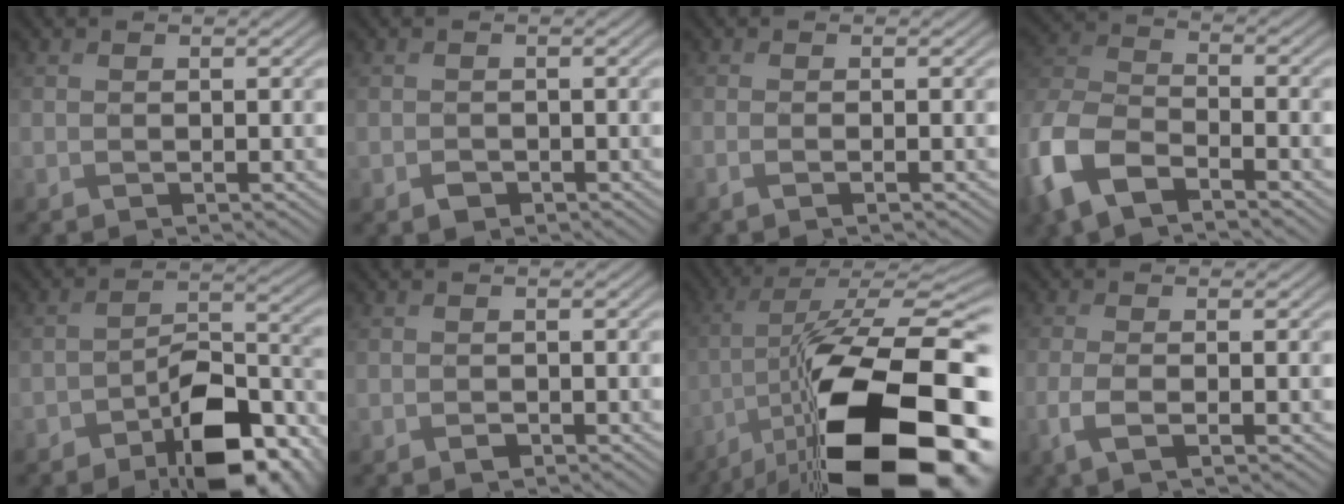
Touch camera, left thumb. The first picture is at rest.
{"total": 1.1, "force": [-0.6, 0.7, 0.5], "torque": [-0.008, -0.001, -0.015]}
{"total": 1.2, "force": [-0.4, -0.3, 1.1], "torque": [-0.024, 0.004, -0.011]}
{"total": 9.8, "force": [-5.7, 4.5, 6.6], "torque": [-0.160, -0.009, -0.130]}
{"total": 12.1, "force": [-7.1, 5.2, 8.2], "torque": [-0.124, -0.003, -0.121]}
{"total": 0.7, "force": [-0.4, 0.4, 0.4], "torque": [-0.007, -0.002, -0.008]}
{"total": 21.0, "force": [-10.7, 7.4, 16.5], "torque": [-0.262, -0.034, -0.160]}
{"total": 3.6, "force": [-1.1, 0.6, 3.4], "torque": [-0.079, -0.001, -0.026]}